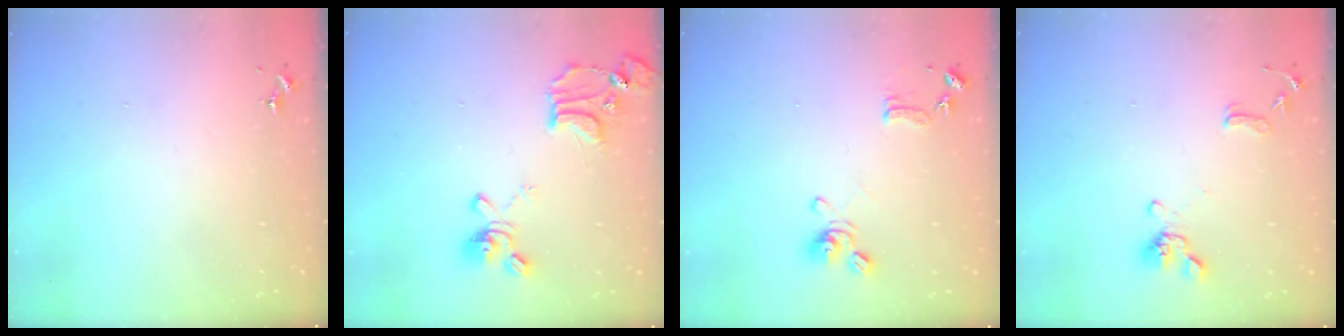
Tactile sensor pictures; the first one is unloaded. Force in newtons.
{"total": 15.3, "press": 15.3, "slide": 1.1}
{"total": 9.8, "press": 9.7, "slide": 1.7}
{"total": 11.5, "press": 11.3, "slide": 1.8}